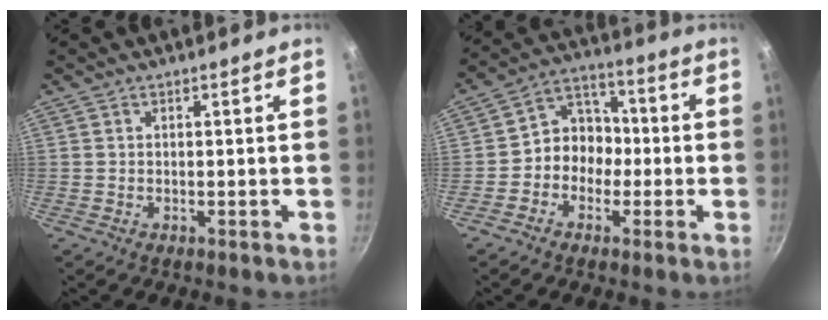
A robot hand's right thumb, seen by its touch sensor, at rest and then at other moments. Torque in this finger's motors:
{"motor_torque": [-0.07, 0.20, 0.18, -0.13, 0.01]}